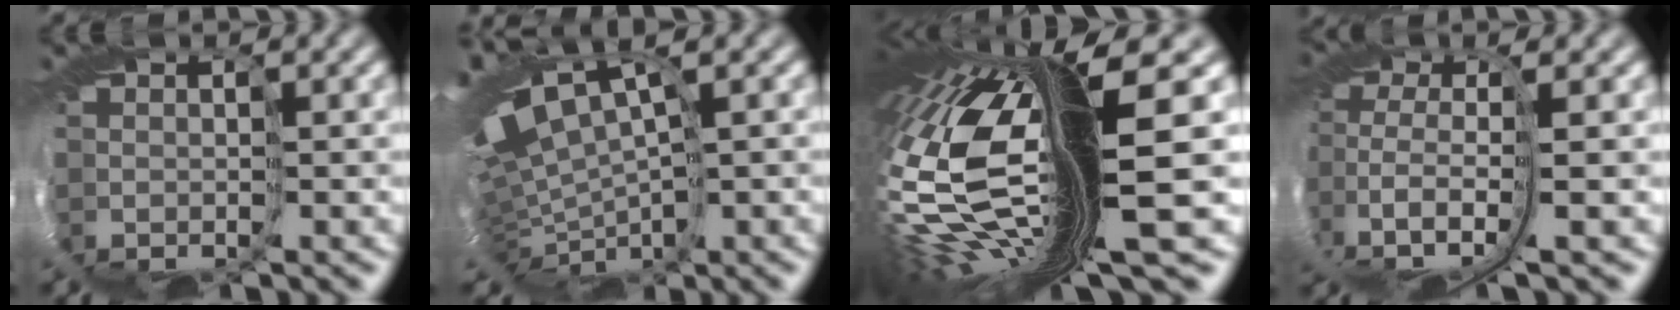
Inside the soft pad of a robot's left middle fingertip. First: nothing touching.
{"total": 7.0, "force": [1.6, 2.7, 6.3], "torque": [-0.150, 0.000, 0.051]}
{"total": 14.6, "force": [0.2, 2.8, 14.3], "torque": [-0.319, -0.069, 0.027]}
{"total": 4.2, "force": [0.6, 1.3, 4.0], "torque": [-0.117, -0.005, 0.000]}